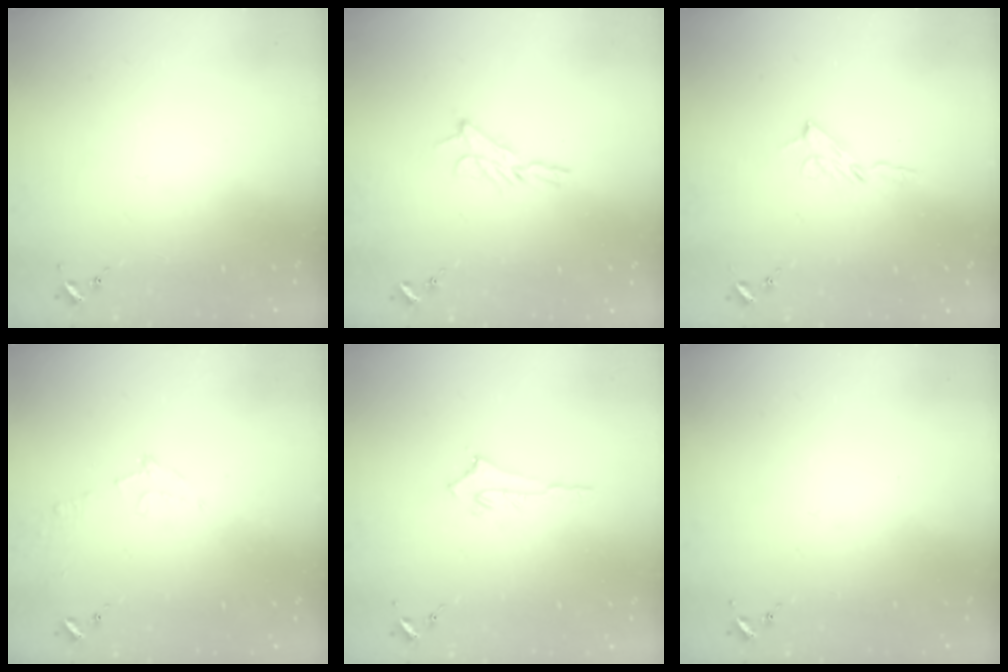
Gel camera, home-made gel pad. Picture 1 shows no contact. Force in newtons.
{"total": 7.9, "press": 7.9, "slide": 0.2}
{"total": 5.1, "press": 5.1, "slide": 0.6}
{"total": 7.2, "press": 7.2, "slide": 0.8}
{"total": 2.9, "press": 2.9, "slide": 0.2}
{"total": 0.0}